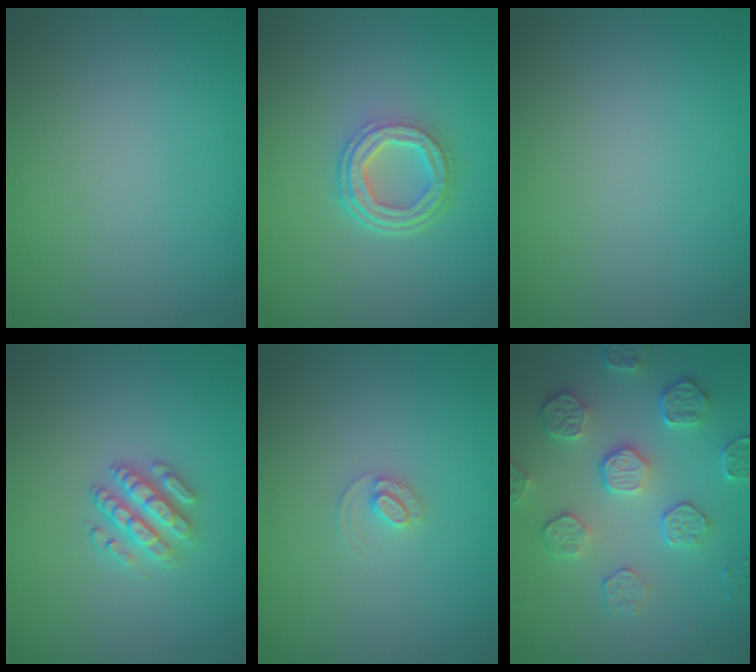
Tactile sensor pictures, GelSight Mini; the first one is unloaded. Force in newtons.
{"total": 4.3, "press": 3.1, "slide": 2.9}
{"total": 0.0}
{"total": 2.9, "press": 2.5, "slide": 1.5}
{"total": 1.2, "press": 1.2, "slide": 0.0}
{"total": 5.3, "press": 4.2, "slide": 3.2}